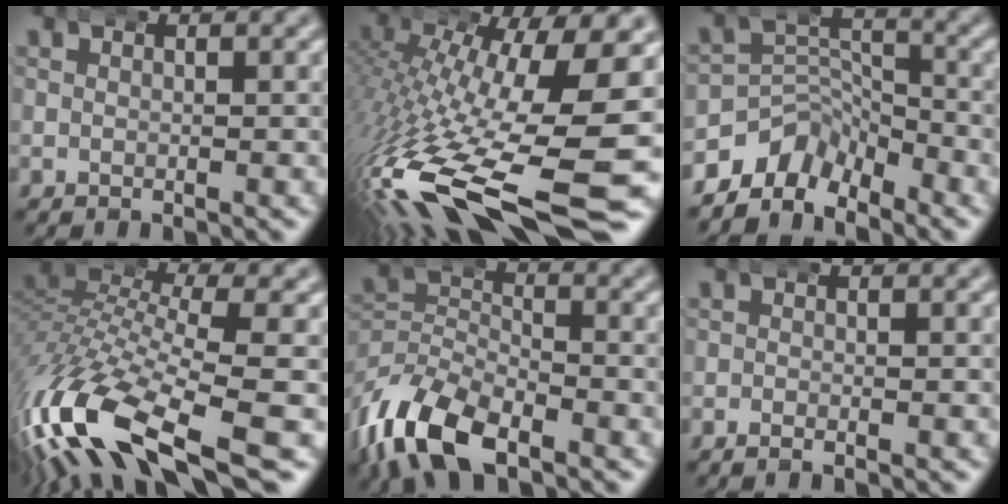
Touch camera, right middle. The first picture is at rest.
{"total": 14.7, "force": [-5.6, 5.7, 12.4], "torque": [-0.220, -0.046, -0.058]}
{"total": 8.8, "force": [-4.9, 6.6, 3.1], "torque": [-0.045, -0.002, -0.103]}
{"total": 10.6, "force": [-5.1, 4.9, 7.9], "torque": [-0.184, -0.037, -0.070]}
{"total": 8.2, "force": [-4.3, 5.3, 4.6], "torque": [-0.111, -0.029, -0.067]}
{"total": 0.7, "force": [-0.6, 0.2, 0.2], "torque": [-0.004, 0.003, -0.013]}